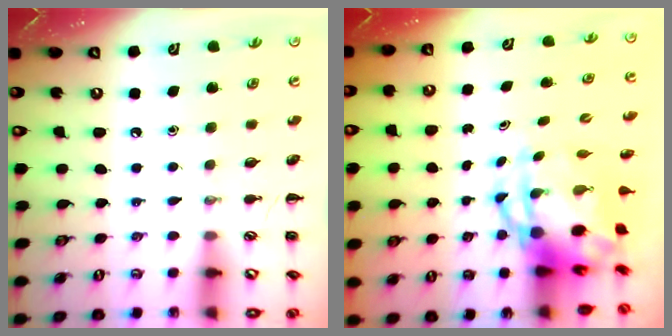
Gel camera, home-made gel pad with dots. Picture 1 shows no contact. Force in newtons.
{"total": 8.3, "press": 7.9, "slide": 2.4}